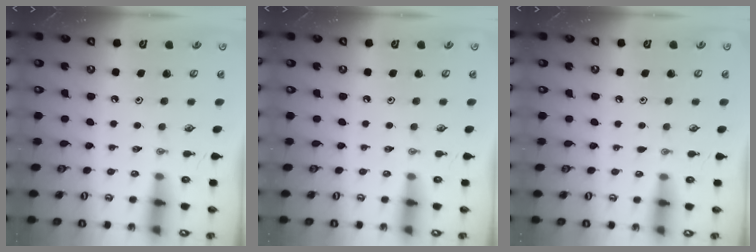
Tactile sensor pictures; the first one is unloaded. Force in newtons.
{"total": 0.0}
{"total": 2.8, "press": 2.8, "slide": 0.3}